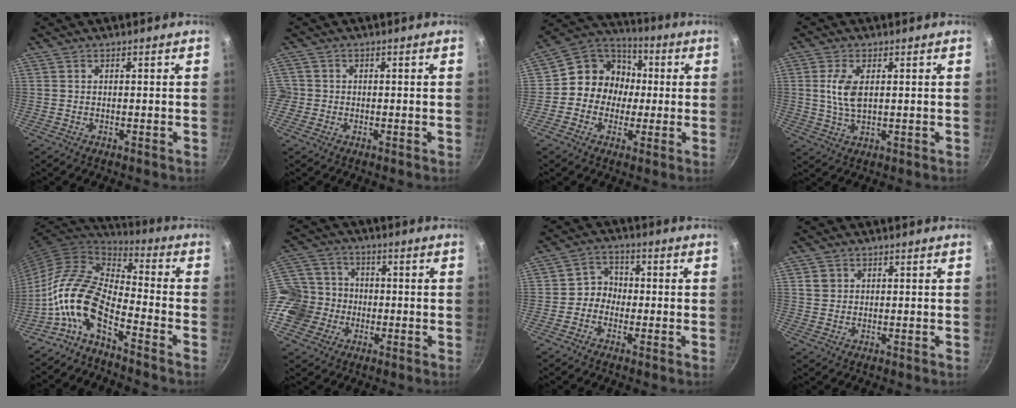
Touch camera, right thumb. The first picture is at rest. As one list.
[{"total": 3.7, "force": [-1.0, 3.5, 0.7], "torque": [-0.001, 0.009, -0.020]}, {"total": 11.9, "force": [-0.2, 10.8, 5.1], "torque": [-0.036, 0.029, -0.023]}, {"total": 5.8, "force": [1.0, 2.8, 5.0], "torque": [-0.105, -0.002, 0.022]}, {"total": 13.8, "force": [-7.1, 6.2, 10.1], "torque": [-0.192, 0.070, -0.163]}, {"total": 13.0, "force": [-3.3, 11.5, 5.0], "torque": [-0.077, 0.035, -0.069]}, {"total": 4.0, "force": [-1.2, 3.5, 1.4], "torque": [0.003, 0.019, -0.030]}, {"total": 2.2, "force": [0.7, 2.0, 0.7], "torque": [-0.004, 0.005, 0.012]}]